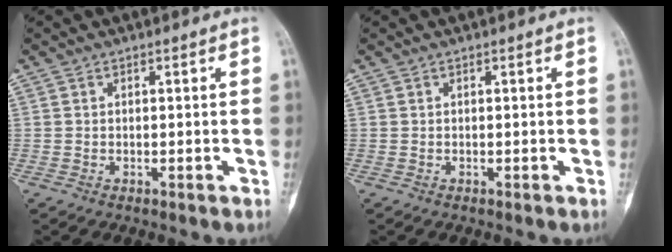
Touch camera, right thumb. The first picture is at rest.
{"total": 0.0}